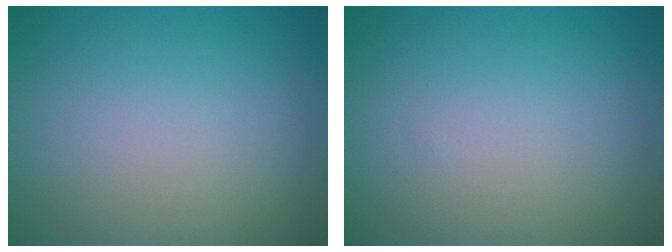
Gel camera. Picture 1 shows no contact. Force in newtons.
{"total": 0.0}